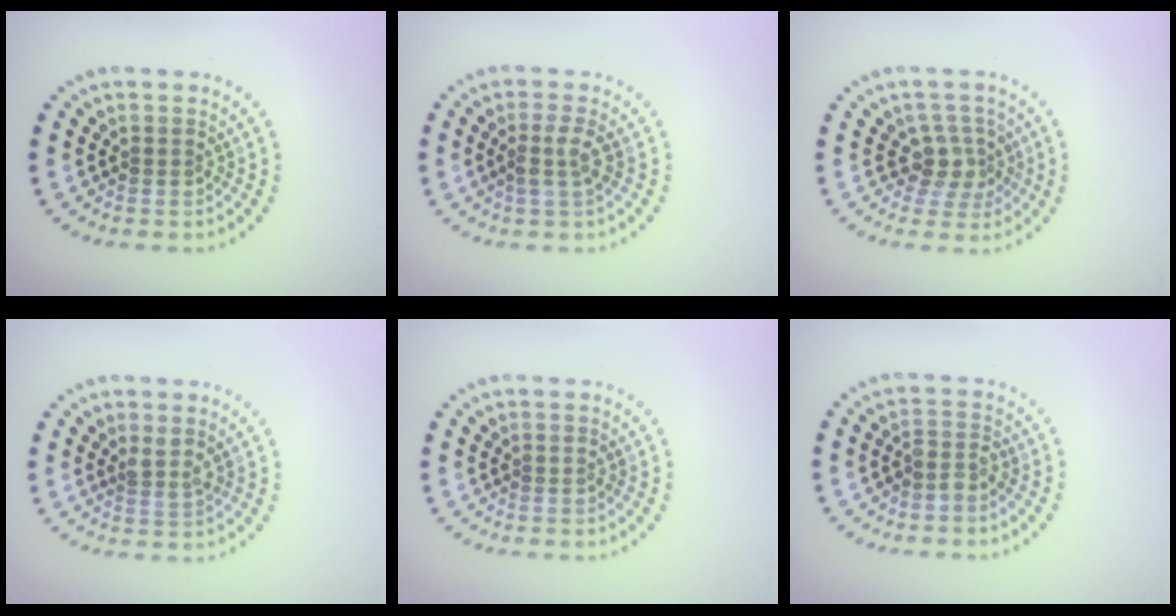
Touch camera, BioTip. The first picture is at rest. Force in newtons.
{"total": 1.8, "press": 1.5, "slide": 1.1}
{"total": 2.7, "press": 2.3, "slide": 1.4}
{"total": 1.4, "press": 1.0, "slide": 1.0}
{"total": 0.0}
{"total": 1.5, "press": 1.2, "slide": 1.0}